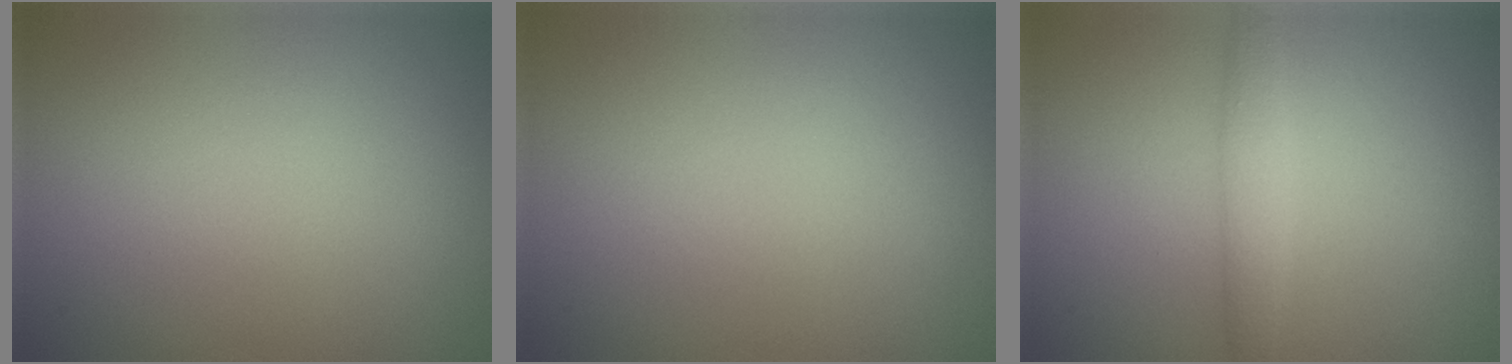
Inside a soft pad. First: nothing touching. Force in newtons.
{"total": 0.0}
{"total": 2.2, "press": 2.2, "slide": 0.1}